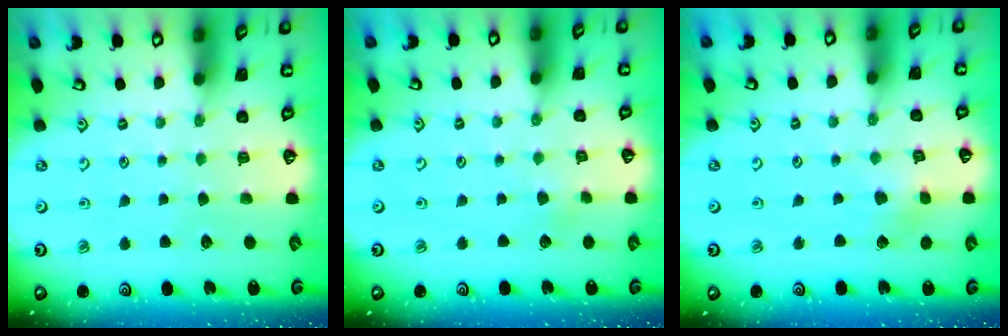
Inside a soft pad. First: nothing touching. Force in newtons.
{"total": 1.6, "press": 1.6, "slide": 0.0}
{"total": 2.9, "press": 2.8, "slide": 0.7}